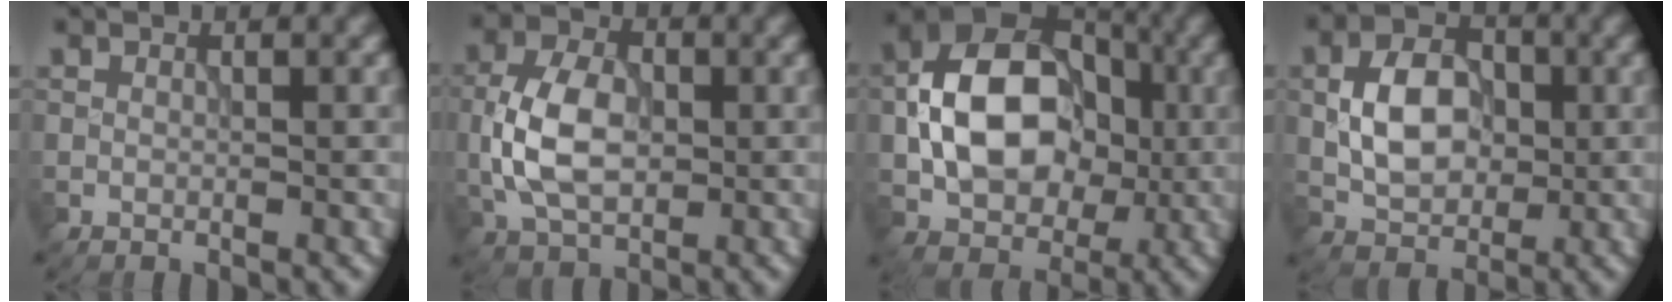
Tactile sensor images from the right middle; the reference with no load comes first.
{"total": 6.4, "force": [-0.5, 4.2, 4.7], "torque": [-0.101, 0.004, -0.014]}
{"total": 11.5, "force": [-0.1, 8.3, 8.0], "torque": [-0.140, 0.013, -0.007]}
{"total": 5.9, "force": [0.1, 4.2, 4.2], "torque": [-0.073, 0.006, 0.001]}